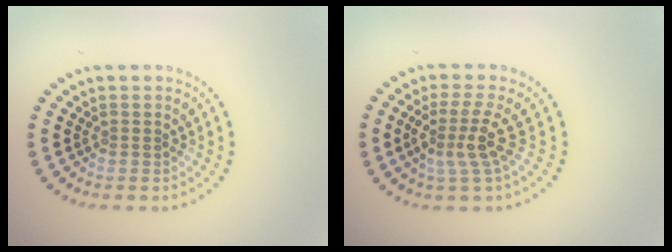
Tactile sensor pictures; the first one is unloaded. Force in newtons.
{"total": 3.1, "press": 2.2, "slide": 2.1}